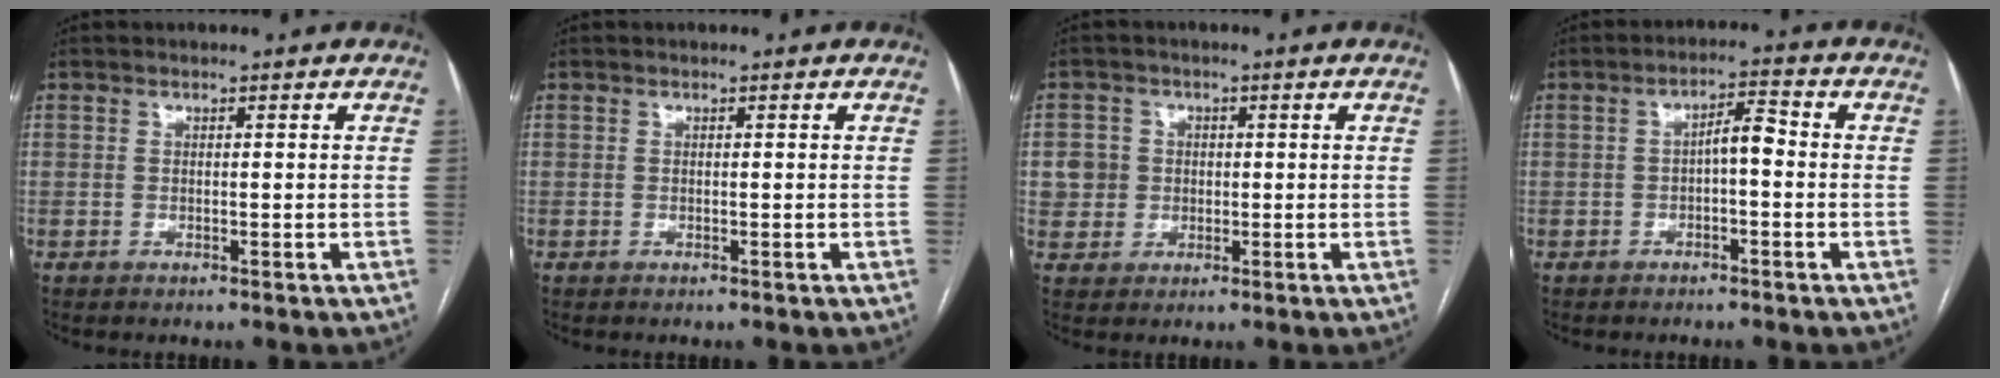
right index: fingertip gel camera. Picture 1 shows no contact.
{"total": 0.0}
{"total": 4.1, "force": [0.3, 4.1, 0.4], "torque": [0.001, 0.014, 0.011]}
{"total": 3.8, "force": [-0.5, 1.2, 3.6], "torque": [-0.058, 0.017, -0.008]}